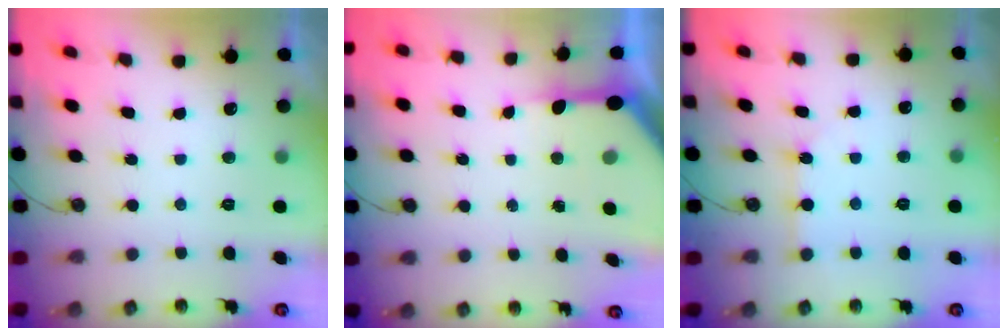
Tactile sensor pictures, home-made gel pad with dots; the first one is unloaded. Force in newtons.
{"total": 8.6, "press": 8.5, "slide": 1.0}
{"total": 2.5, "press": 2.5, "slide": 0.3}